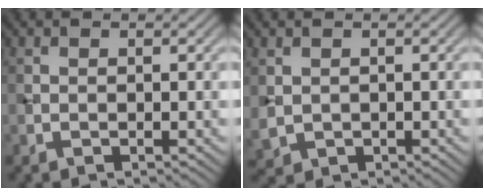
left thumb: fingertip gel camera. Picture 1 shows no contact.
{"total": 1.8, "force": [0.5, 1.6, 0.8], "torque": [-0.027, -0.008, 0.015]}